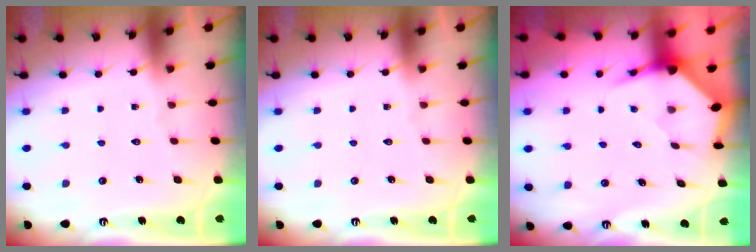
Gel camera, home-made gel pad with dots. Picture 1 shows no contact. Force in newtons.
{"total": 0.0}
{"total": 3.7, "press": 3.7, "slide": 0.4}